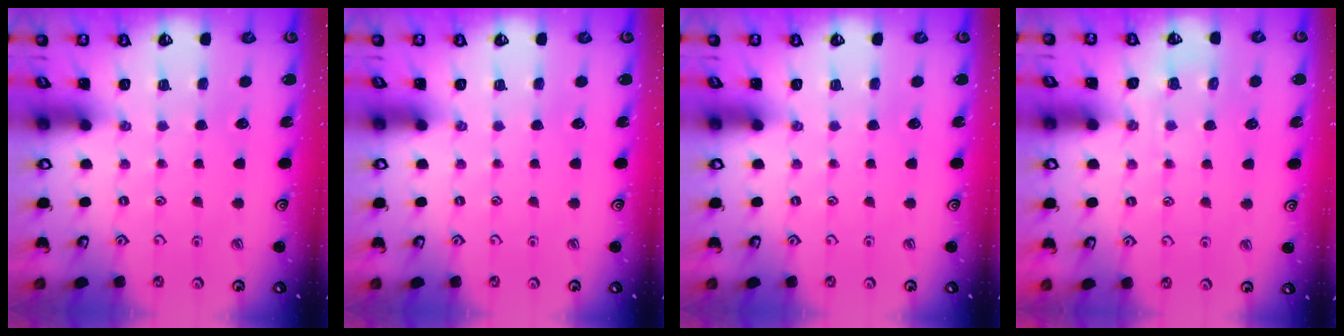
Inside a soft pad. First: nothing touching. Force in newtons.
{"total": 0.0}
{"total": 0.0}
{"total": 4.5, "press": 4.4, "slide": 0.6}